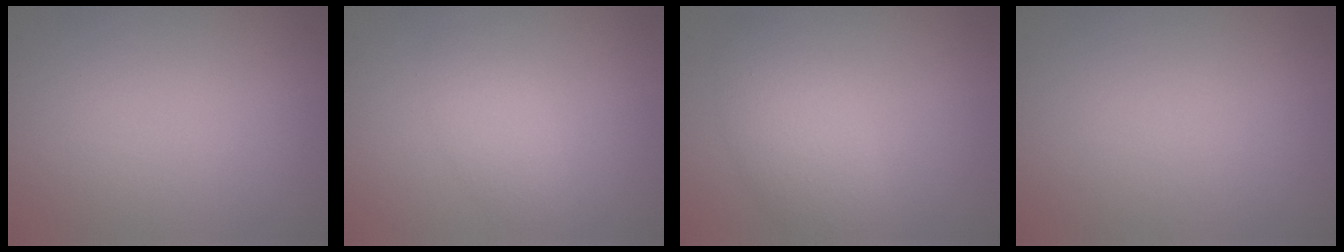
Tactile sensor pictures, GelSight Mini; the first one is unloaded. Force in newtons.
{"total": 1.7, "press": 1.7, "slide": 0.1}
{"total": 3.7, "press": 3.7, "slide": 0.1}
{"total": 0.0}